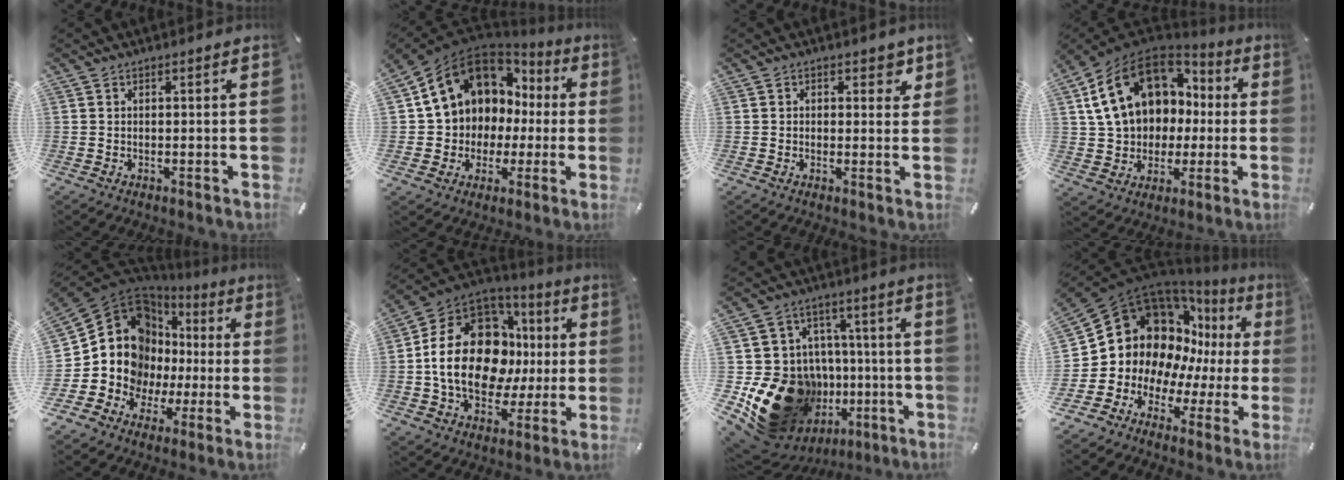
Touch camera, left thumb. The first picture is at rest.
{"total": 12.1, "force": [5.3, 10.1, 4.0], "torque": [-0.090, -0.042, 0.102]}
{"total": 3.4, "force": [1.4, 2.3, 2.2], "torque": [-0.007, -0.007, 0.014]}
{"total": 18.5, "force": [4.8, 14.5, 10.4], "torque": [-0.207, -0.006, 0.093]}
{"total": 14.0, "force": [1.5, 12.8, 5.4], "torque": [-0.122, -0.052, 0.042]}
{"total": 23.5, "force": [1.3, 17.5, 15.8], "torque": [-0.302, -0.001, 0.033]}
{"total": 24.5, "force": [-5.9, 19.7, 13.3], "torque": [-0.230, 0.011, -0.041]}
{"total": 15.9, "force": [5.1, 13.6, 6.6], "torque": [-0.128, -0.069, 0.111]}